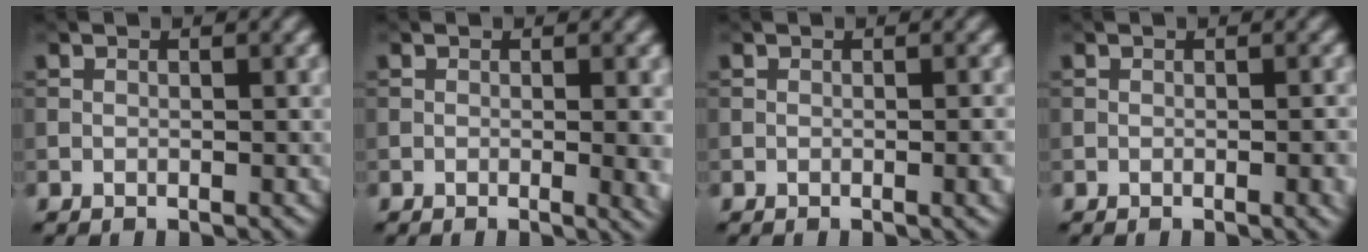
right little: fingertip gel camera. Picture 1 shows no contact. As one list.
[{"total": 2.7, "force": [-0.1, 0.8, 2.6], "torque": [-0.028, -0.004, -0.002]}, {"total": 1.9, "force": [-0.3, 0.5, 1.9], "torque": [-0.019, -0.002, -0.003]}, {"total": 1.7, "force": [-0.3, 0.4, 1.6], "torque": [-0.019, -0.003, -0.003]}]